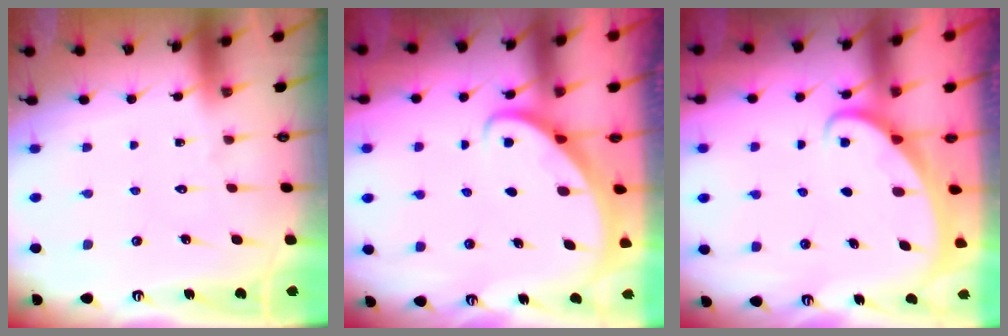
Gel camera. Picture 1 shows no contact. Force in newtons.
{"total": 2.7, "press": 2.7, "slide": 0.3}
{"total": 1.7, "press": 1.7, "slide": 0.2}